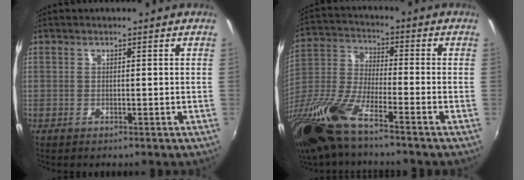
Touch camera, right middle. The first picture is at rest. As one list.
[{"total": 17.8, "force": [-12.2, 3.8, 12.4], "torque": [-0.276, -0.034, -0.250]}]